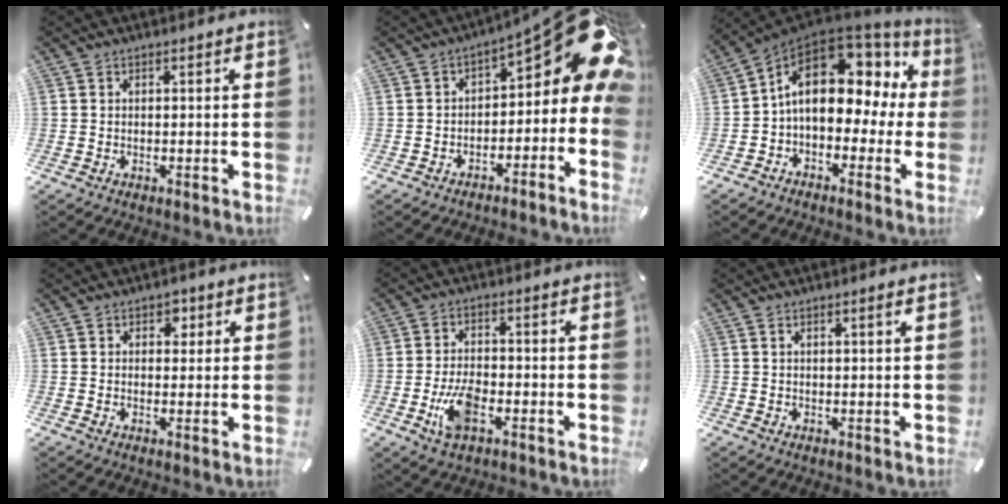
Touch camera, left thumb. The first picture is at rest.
{"total": 14.4, "force": [4.4, 6.7, 12.0], "torque": [-0.140, -0.038, 0.069]}
{"total": 15.4, "force": [3.0, 10.2, 11.2], "torque": [-0.188, -0.006, 0.050]}
{"total": 2.4, "force": [1.0, 2.0, 1.1], "torque": [-0.001, -0.003, 0.009]}
{"total": 7.8, "force": [-3.1, 4.0, 6.0], "torque": [-0.133, 0.002, -0.056]}
{"total": 1.1, "force": [0.5, 0.0, 1.0], "torque": [-0.020, -0.001, 0.008]}